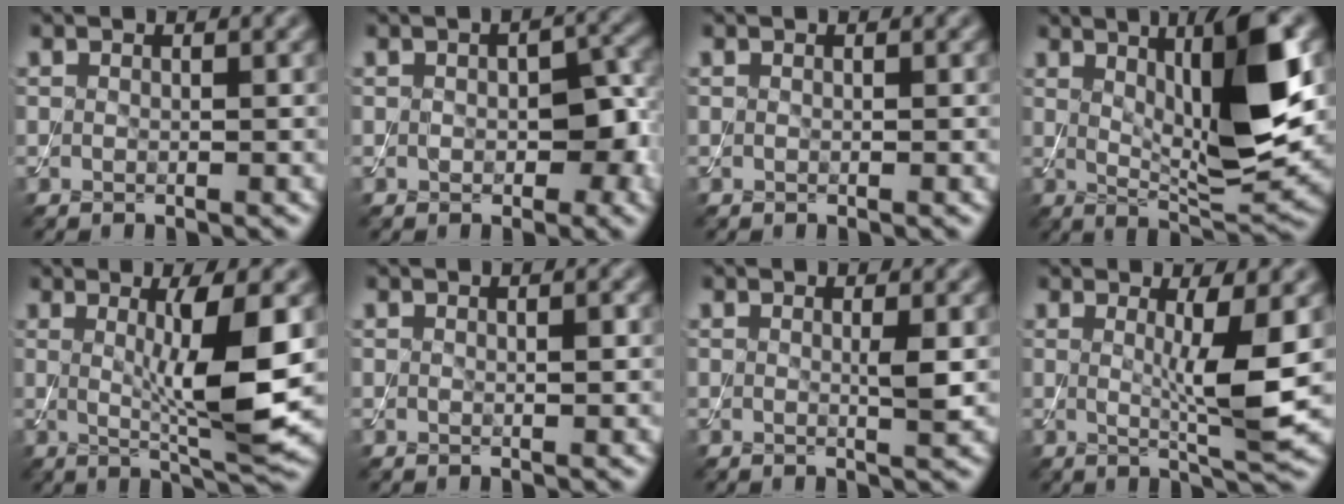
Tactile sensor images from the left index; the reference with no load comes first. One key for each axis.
{"total": 4.3, "fx": -0.3, "fy": 2.6, "fz": 3.5, "tx": -0.050, "ty": -0.003, "tz": -0.002}
{"total": 0.0}
{"total": 9.5, "fx": 2.4, "fy": 2.0, "fz": 9.0, "tx": -0.135, "ty": -0.015, "tz": 0.050}
{"total": 6.9, "fx": 0.5, "fy": 1.0, "fz": 6.8, "tx": -0.111, "ty": -0.014, "tz": 0.015}
{"total": 0.6, "fx": 0.1, "fy": 0.1, "fz": 0.6, "tx": -0.008, "ty": 0.001, "tz": 0.001}
{"total": 1.4, "fx": 0.2, "fy": 0.0, "fz": 1.4, "tx": -0.023, "ty": -0.001, "tz": 0.000}
{"total": 4.8, "fx": 0.5, "fy": 0.6, "fz": 4.7, "tx": -0.073, "ty": -0.013, "tz": 0.010}